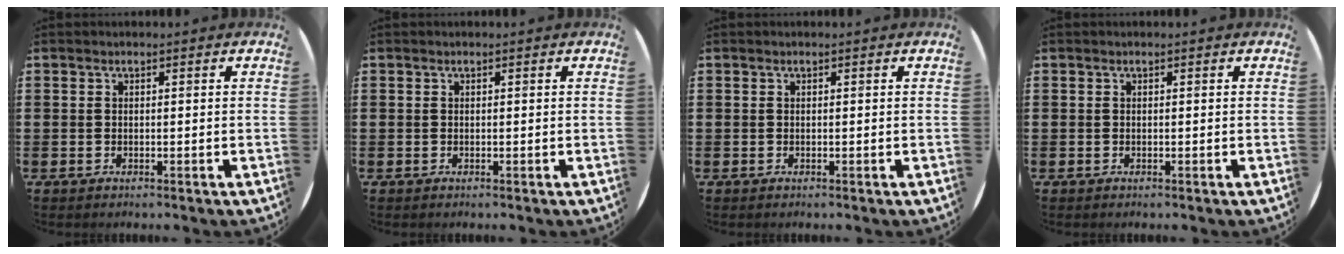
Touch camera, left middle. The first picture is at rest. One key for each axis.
{"total": 0.0}
{"total": 0.0}
{"total": 0.0}